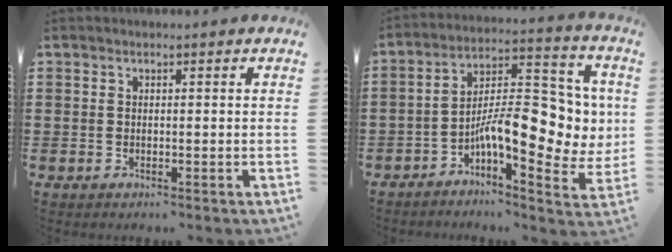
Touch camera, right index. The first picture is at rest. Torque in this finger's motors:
{"motor_torque": [2.14, 0.00, 1.05, 0.21]}